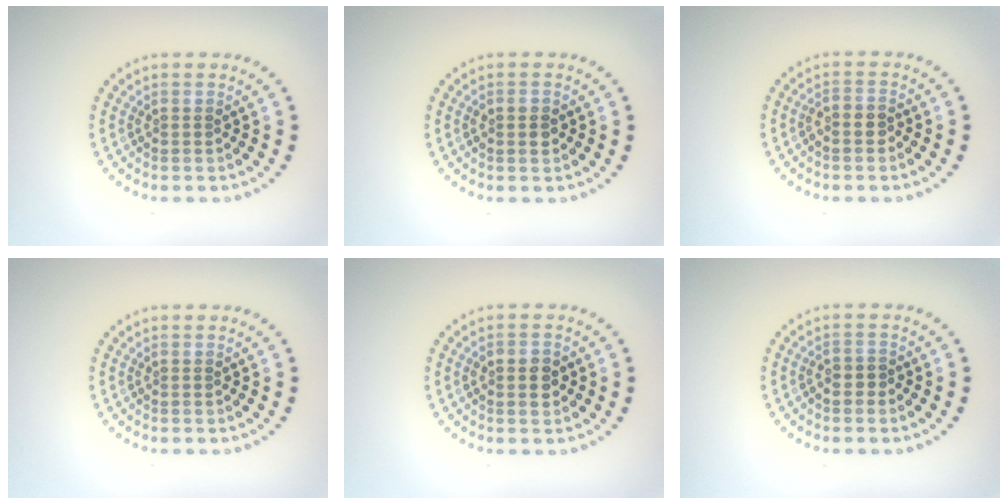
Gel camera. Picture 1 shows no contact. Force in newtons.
{"total": 1.3, "press": 1.3, "slide": 0.1}
{"total": 1.3, "press": 1.2, "slide": 0.6}
{"total": 0.0}
{"total": 2.7, "press": 2.7, "slide": 0.2}
{"total": 1.1, "press": 0.9, "slide": 0.6}